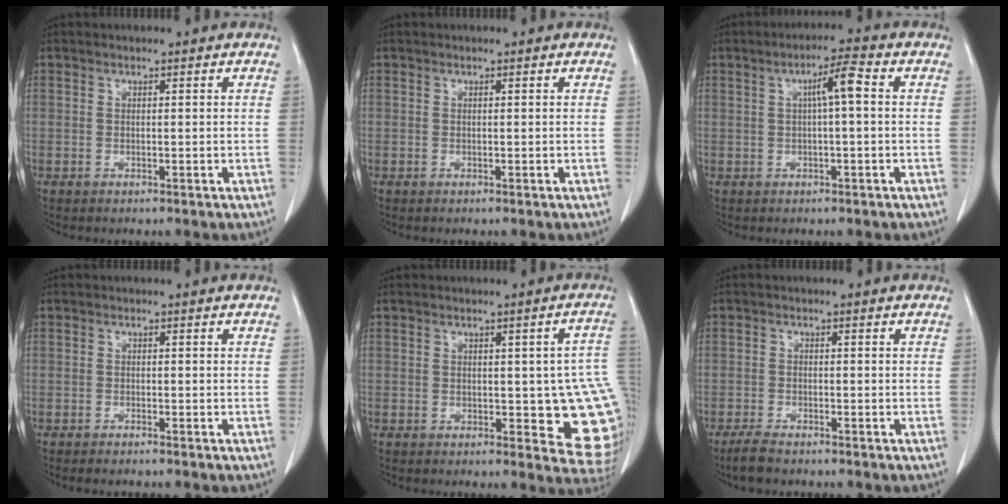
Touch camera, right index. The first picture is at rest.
{"total": 0.0}
{"total": 4.4, "force": [0.7, 0.3, 4.3], "torque": [-0.073, 0.013, 0.010]}
{"total": 1.2, "force": [-1.1, 0.0, 0.5], "torque": [-0.006, -0.002, -0.017]}
{"total": 11.2, "force": [-0.9, 4.2, 10.4], "torque": [-0.110, 0.006, -0.005]}
{"total": 2.9, "force": [-2.4, 0.8, 1.4], "torque": [-0.036, -0.005, -0.042]}